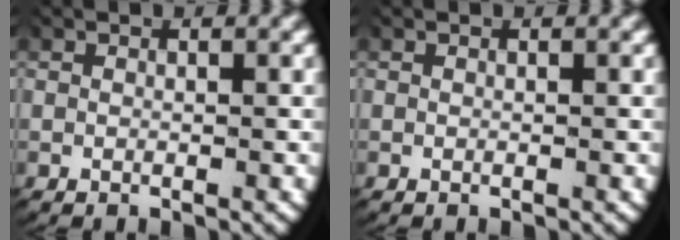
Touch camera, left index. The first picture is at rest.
{"total": 0.0}